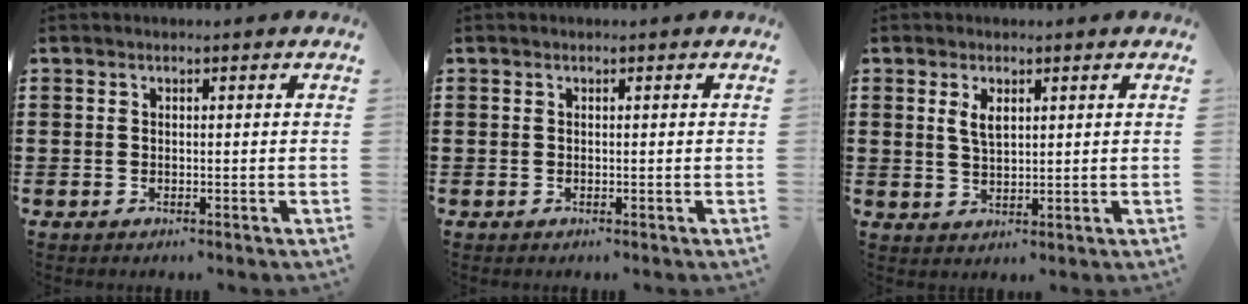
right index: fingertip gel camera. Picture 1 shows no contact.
{"total": 0.0}
{"total": 2.7, "force": [1.2, 1.1, 2.2], "torque": [-0.047, 0.003, 0.021]}